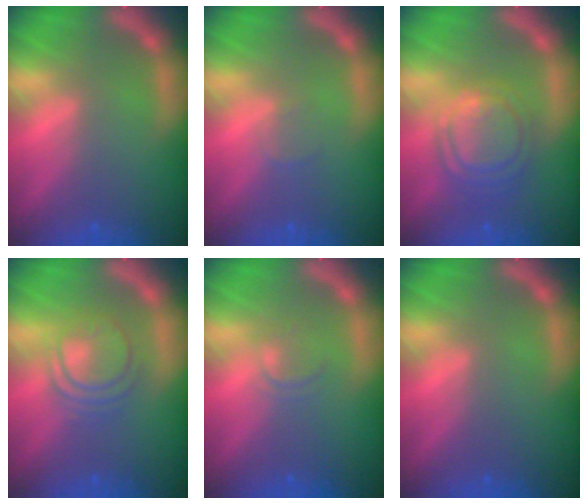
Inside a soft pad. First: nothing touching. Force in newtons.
{"total": 1.0}
{"total": 6.5}
{"total": 5.0}
{"total": 1.4}
{"total": 0.0}